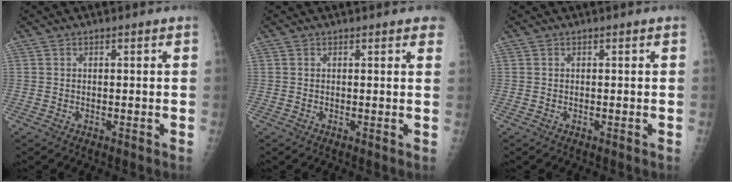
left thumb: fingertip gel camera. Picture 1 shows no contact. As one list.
[{"total": 3.4, "force": [2.5, 0.9, 2.0], "torque": [-0.009, 0.001, 0.021]}, {"total": 0.0}]